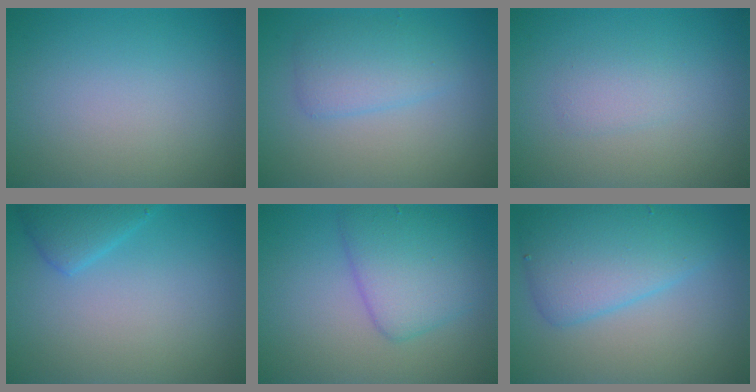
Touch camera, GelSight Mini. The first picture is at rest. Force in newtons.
{"total": 2.8, "press": 2.8, "slide": 0.1}
{"total": 1.3, "press": 1.3, "slide": 0.0}
{"total": 2.3, "press": 2.3, "slide": 0.1}
{"total": 4.6, "press": 4.6, "slide": 0.1}
{"total": 5.4, "press": 5.4, "slide": 0.2}